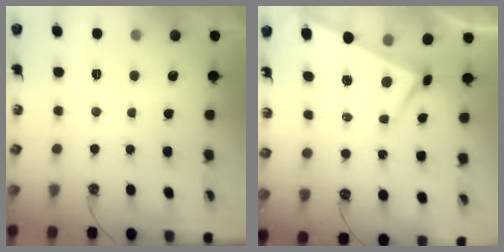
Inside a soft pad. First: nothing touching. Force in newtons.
{"total": 2.9, "press": 2.8, "slide": 0.9}